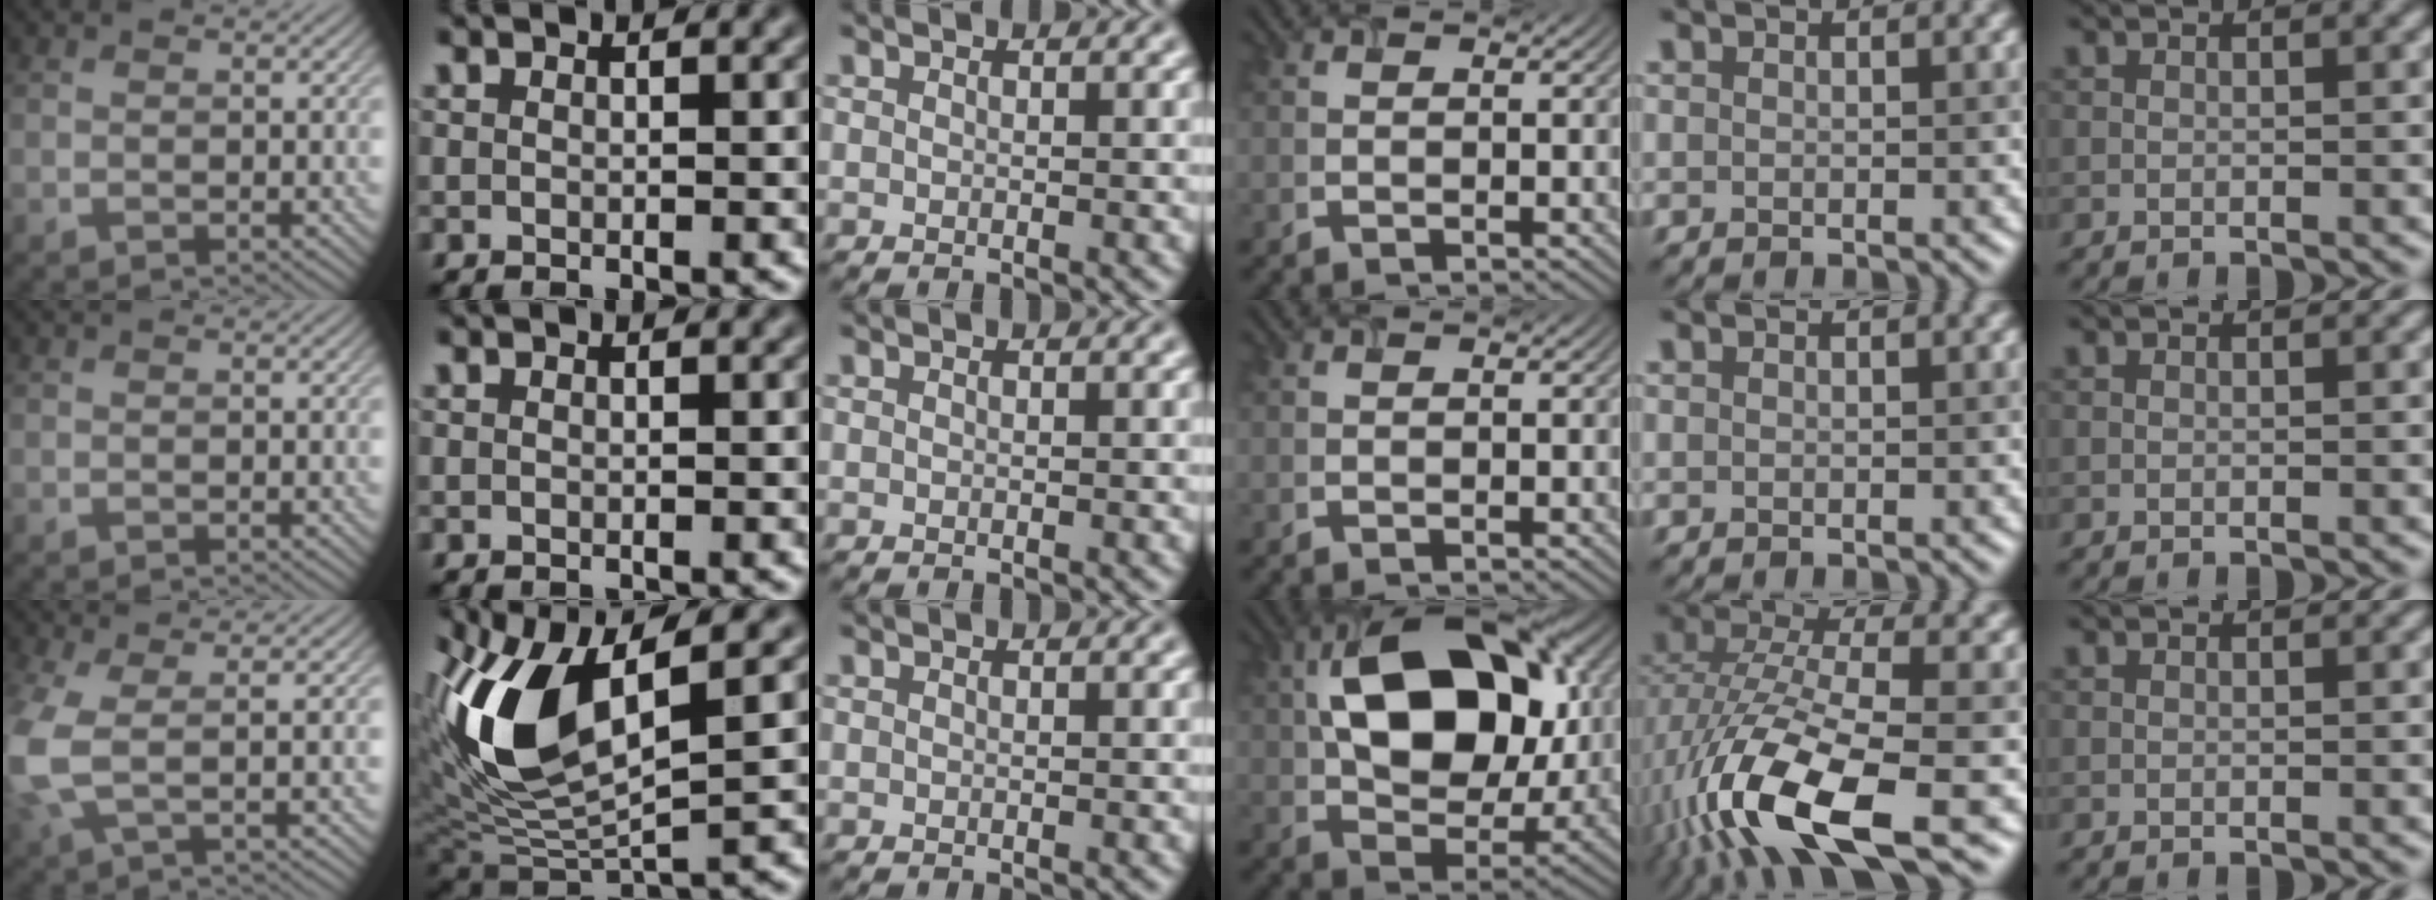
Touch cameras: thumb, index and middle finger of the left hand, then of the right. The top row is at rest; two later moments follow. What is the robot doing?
{"motion": "extract", "object": "airpods case & airpods"}